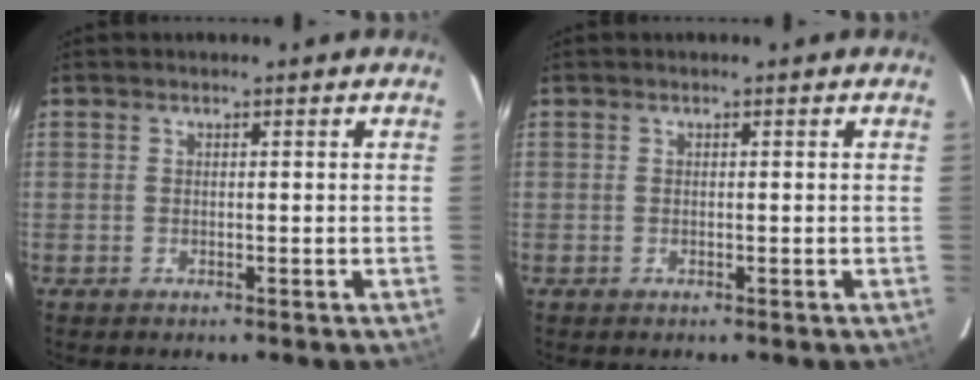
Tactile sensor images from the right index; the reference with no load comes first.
{"total": 0.0}